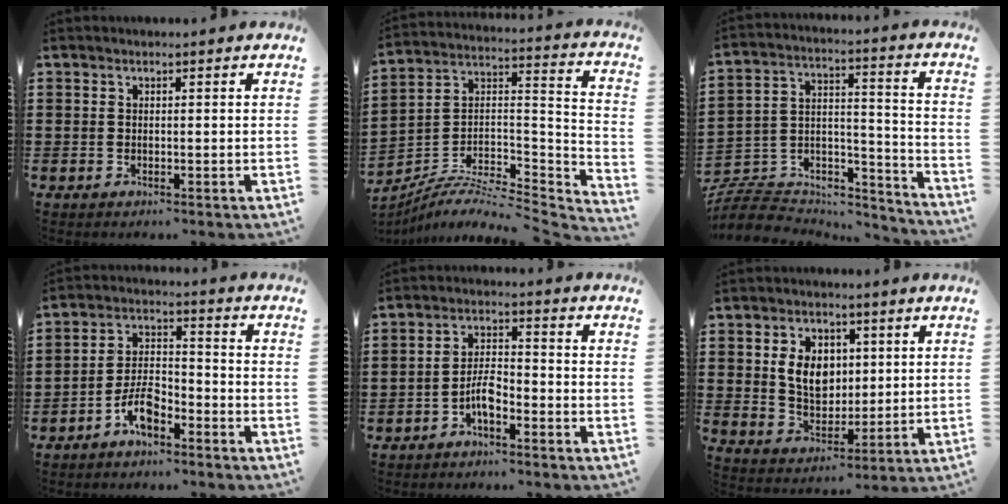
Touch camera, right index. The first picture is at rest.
{"total": 6.5, "force": [-5.5, 2.0, 3.0], "torque": [-0.064, -0.010, -0.114]}
{"total": 6.3, "force": [-5.3, 3.1, 1.2], "torque": [-0.037, 0.003, -0.109]}
{"total": 6.2, "force": [-3.9, 2.5, 4.1], "torque": [-0.095, 0.005, -0.078]}
{"total": 4.5, "force": [-2.6, 1.4, 3.4], "torque": [-0.083, 0.000, -0.056]}
{"total": 7.4, "force": [1.5, 5.5, 4.7], "torque": [-0.100, 0.009, 0.022]}